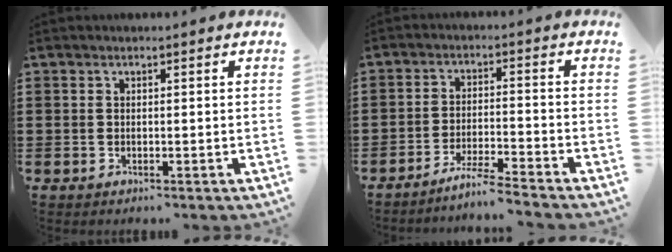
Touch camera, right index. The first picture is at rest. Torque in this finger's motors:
{"motor_torque": [0.31, 0.42, -0.04, 0.02]}